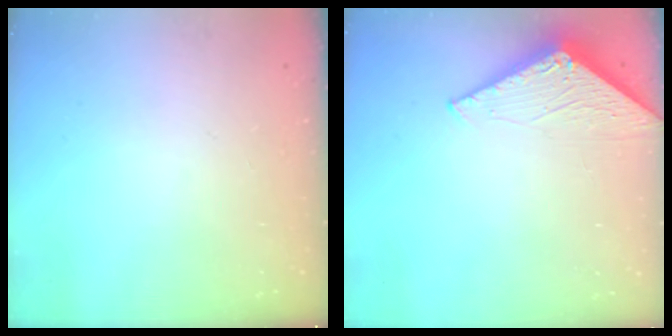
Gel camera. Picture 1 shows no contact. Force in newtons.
{"total": 2.8, "press": 2.8, "slide": 0.2}